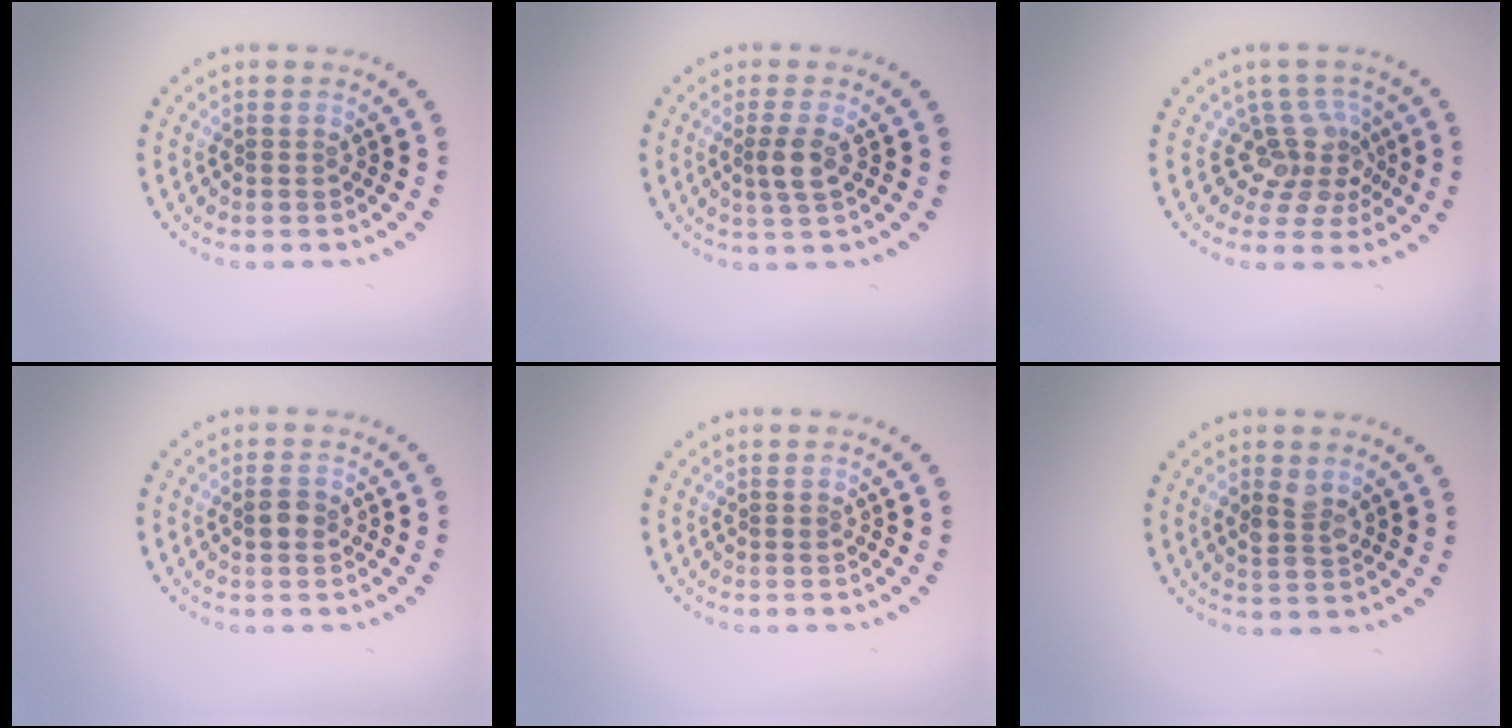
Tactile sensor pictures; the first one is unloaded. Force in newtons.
{"total": 2.0, "press": 1.8, "slide": 1.0}
{"total": 3.6, "press": 2.6, "slide": 2.6}
{"total": 1.3, "press": 1.3, "slide": 0.1}
{"total": 0.0}
{"total": 2.2, "press": 2.1, "slide": 0.4}